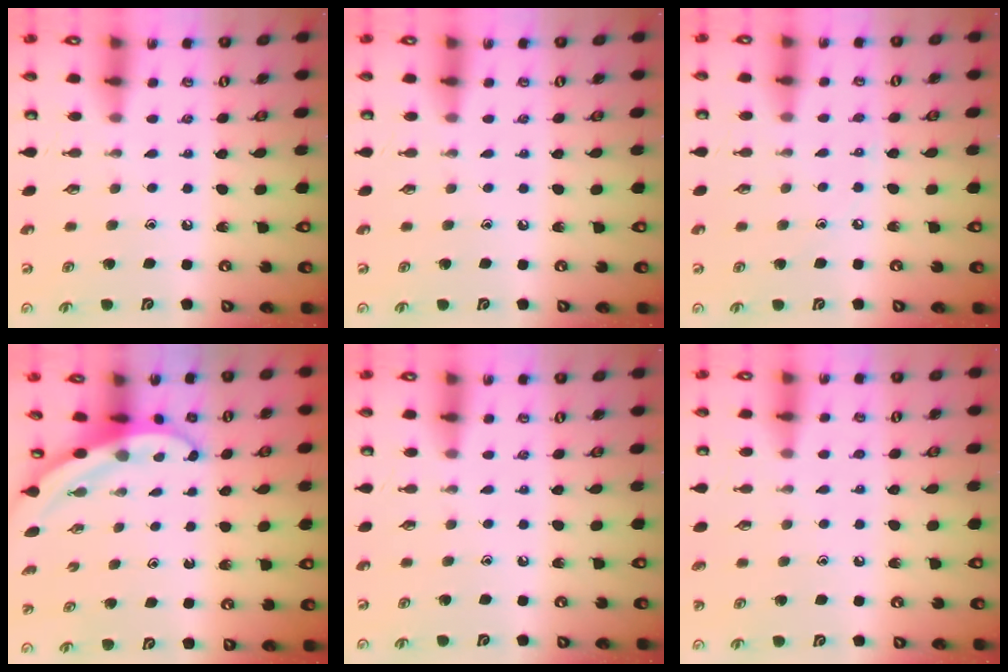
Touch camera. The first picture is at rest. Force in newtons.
{"total": 0.0}
{"total": 2.3, "press": 2.3, "slide": 0.3}
{"total": 3.3, "press": 3.3, "slide": 0.1}
{"total": 0.0}
{"total": 2.9, "press": 2.8, "slide": 0.3}